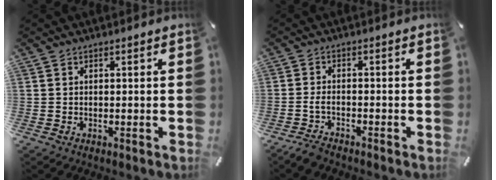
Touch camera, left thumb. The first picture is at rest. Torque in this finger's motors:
{"motor_torque": [0.50, 0.48, 0.07, 0.06, 0.00]}